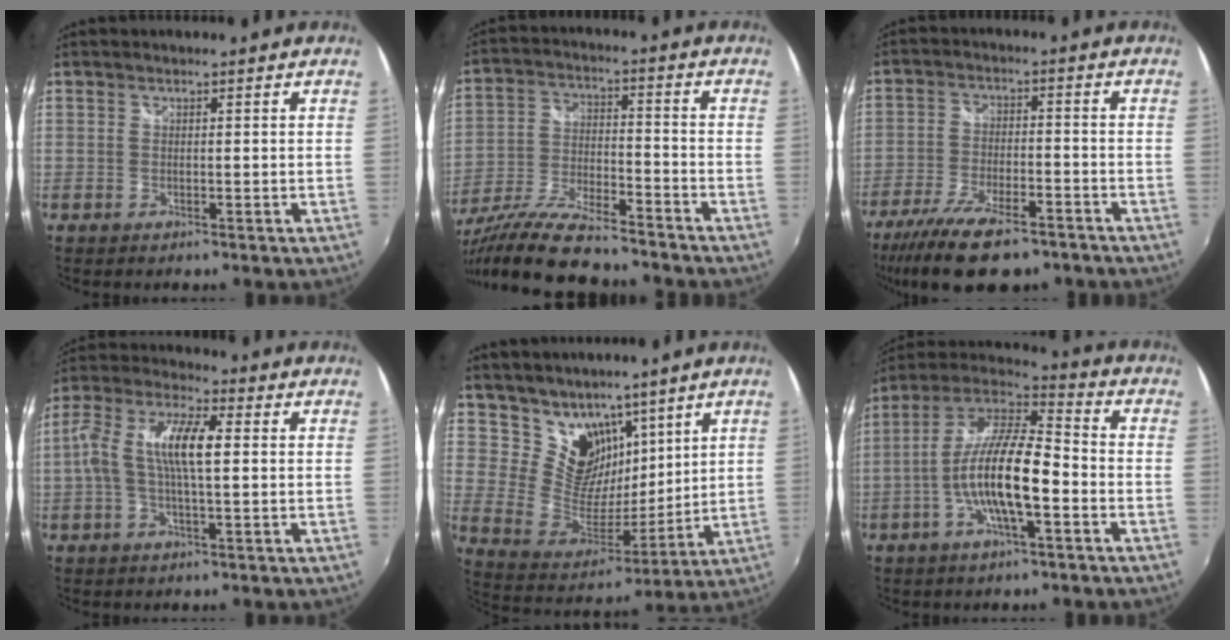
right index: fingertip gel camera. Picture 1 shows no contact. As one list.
[{"total": 18.8, "force": [-15.9, 3.1, 9.5], "torque": [-0.195, -0.048, -0.275]}, {"total": 15.5, "force": [-11.6, 5.0, 9.0], "torque": [-0.195, -0.038, -0.192]}, {"total": 11.2, "force": [0.7, 3.3, 10.7], "torque": [-0.219, 0.019, 0.010]}, {"total": 13.9, "force": [9.4, 8.8, 5.0], "torque": [-0.101, 0.004, 0.190]}, {"total": 15.0, "force": [-4.2, 3.6, 13.9], "torque": [-0.265, 0.003, -0.080]}]